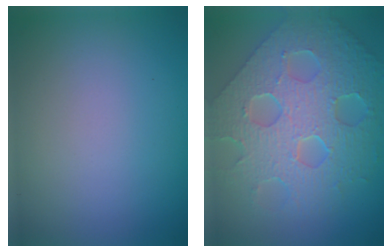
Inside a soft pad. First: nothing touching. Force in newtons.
{"total": 8.8, "press": 6.8, "slide": 5.6}